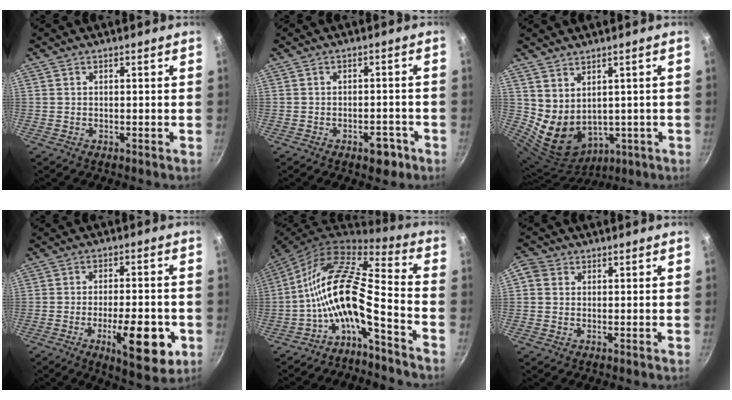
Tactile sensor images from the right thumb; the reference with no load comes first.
{"total": 4.4, "force": [-2.5, 2.4, 2.6], "torque": [-0.018, 0.021, -0.026]}
{"total": 9.6, "force": [1.9, 7.2, 6.1], "torque": [-0.095, -0.020, 0.066]}
{"total": 14.1, "force": [-4.6, 5.0, 12.4], "torque": [-0.156, 0.007, -0.060]}
{"total": 13.4, "force": [-6.6, 3.7, 11.1], "torque": [-0.217, 0.076, -0.143]}
{"total": 3.0, "force": [0.5, 2.7, 1.2], "torque": [-0.014, 0.002, -0.004]}